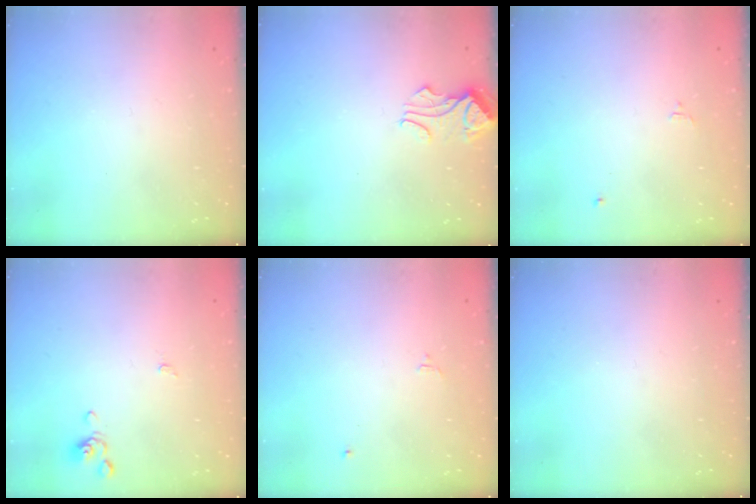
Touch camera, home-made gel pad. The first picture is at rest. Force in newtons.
{"total": 1.0, "press": 0.8, "slide": 0.5}
{"total": 1.6, "press": 1.6, "slide": 0.3}
{"total": 0.0}
{"total": 1.6, "press": 1.6, "slide": 0.3}
{"total": 0.0}